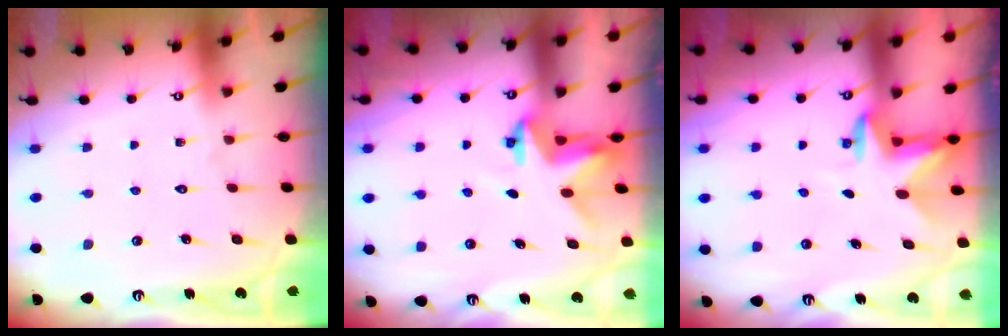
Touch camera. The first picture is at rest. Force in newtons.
{"total": 3.3, "press": 3.3, "slide": 0.2}
{"total": 2.9, "press": 2.8, "slide": 0.7}